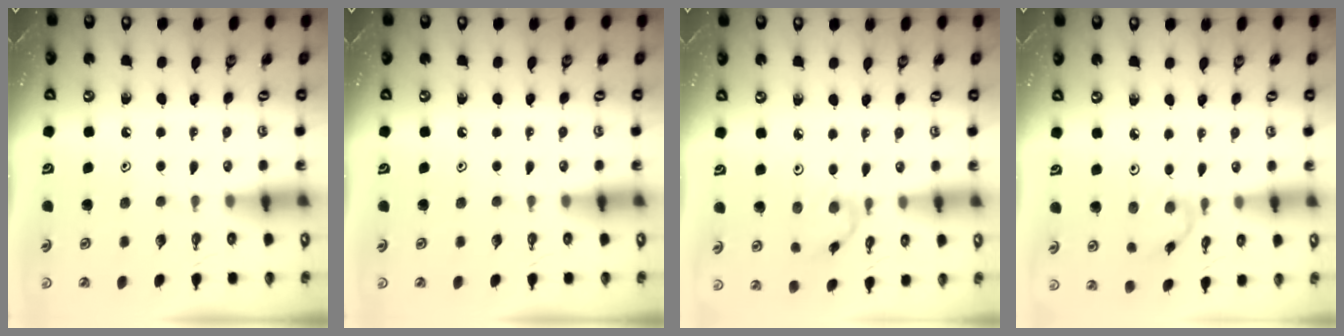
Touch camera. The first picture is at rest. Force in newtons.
{"total": 0.0}
{"total": 1.3, "press": 1.2, "slide": 0.4}
{"total": 1.3, "press": 1.2, "slide": 0.4}